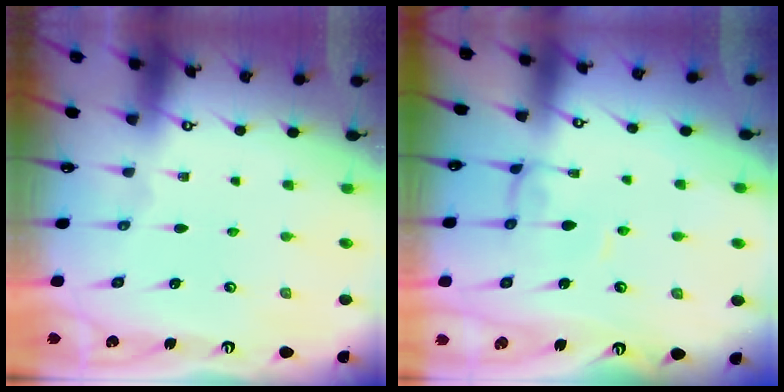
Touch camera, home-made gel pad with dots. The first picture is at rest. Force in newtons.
{"total": 0.0}